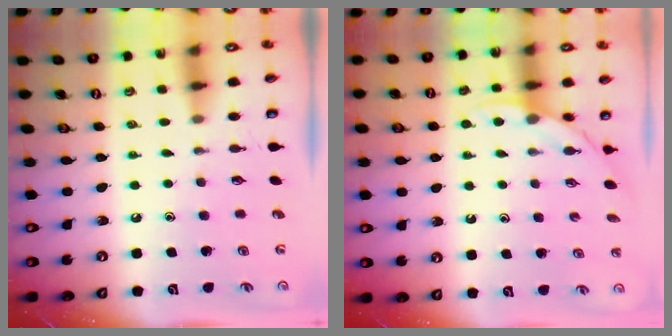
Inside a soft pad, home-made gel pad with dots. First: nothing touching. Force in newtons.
{"total": 3.7, "press": 3.7, "slide": 0.2}